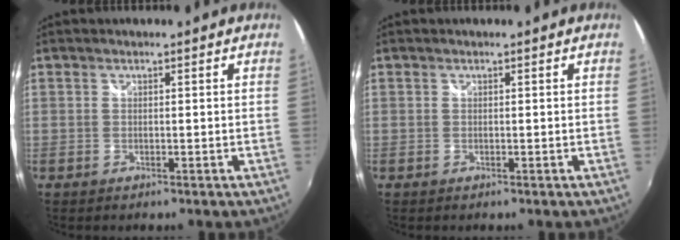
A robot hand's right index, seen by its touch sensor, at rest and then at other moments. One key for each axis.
{"total": 0.0}